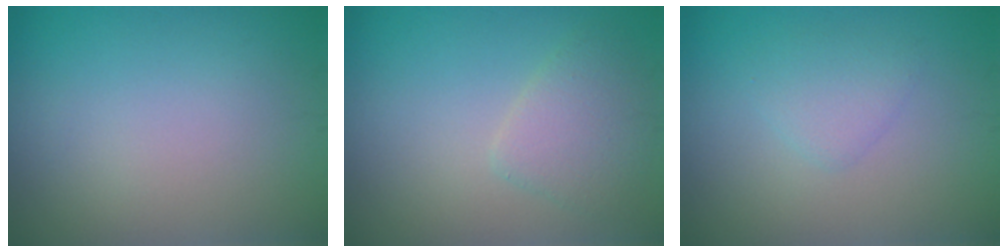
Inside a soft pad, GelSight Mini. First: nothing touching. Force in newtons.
{"total": 3.0, "press": 3.0, "slide": 0.2}
{"total": 1.9, "press": 1.8, "slide": 0.1}